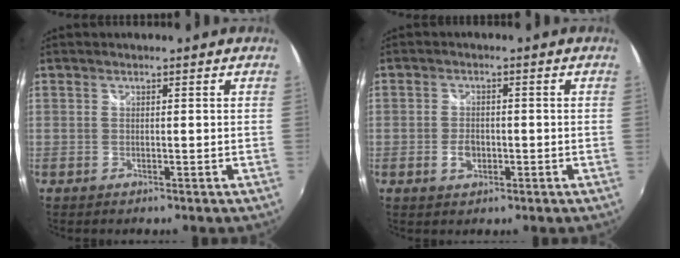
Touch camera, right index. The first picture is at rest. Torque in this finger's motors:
{"motor_torque": [0.47, -0.17, 0.22, 0.02]}